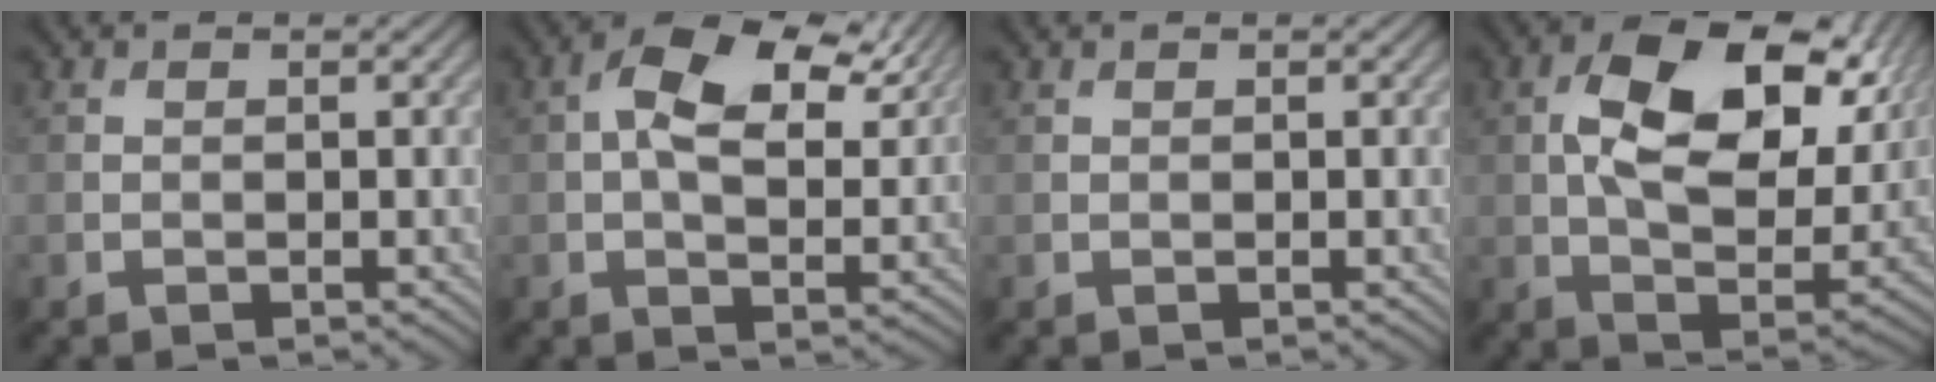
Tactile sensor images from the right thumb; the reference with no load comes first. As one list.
[{"total": 10.8, "force": [3.4, 5.8, 8.5], "torque": [-0.158, 0.002, 0.051]}, {"total": 0.0}, {"total": 15.1, "force": [4.4, 8.2, 11.8], "torque": [-0.210, -0.007, 0.082]}]